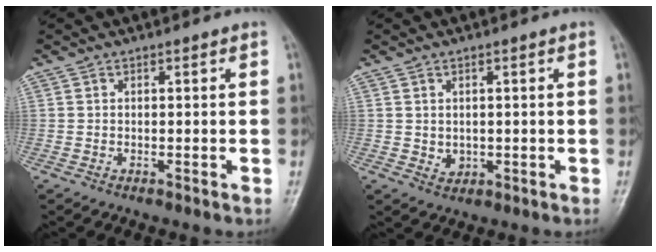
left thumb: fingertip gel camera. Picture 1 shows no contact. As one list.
[{"total": 2.3, "force": [0.1, 1.9, 1.3], "torque": [-0.013, -0.002, 0.009]}]